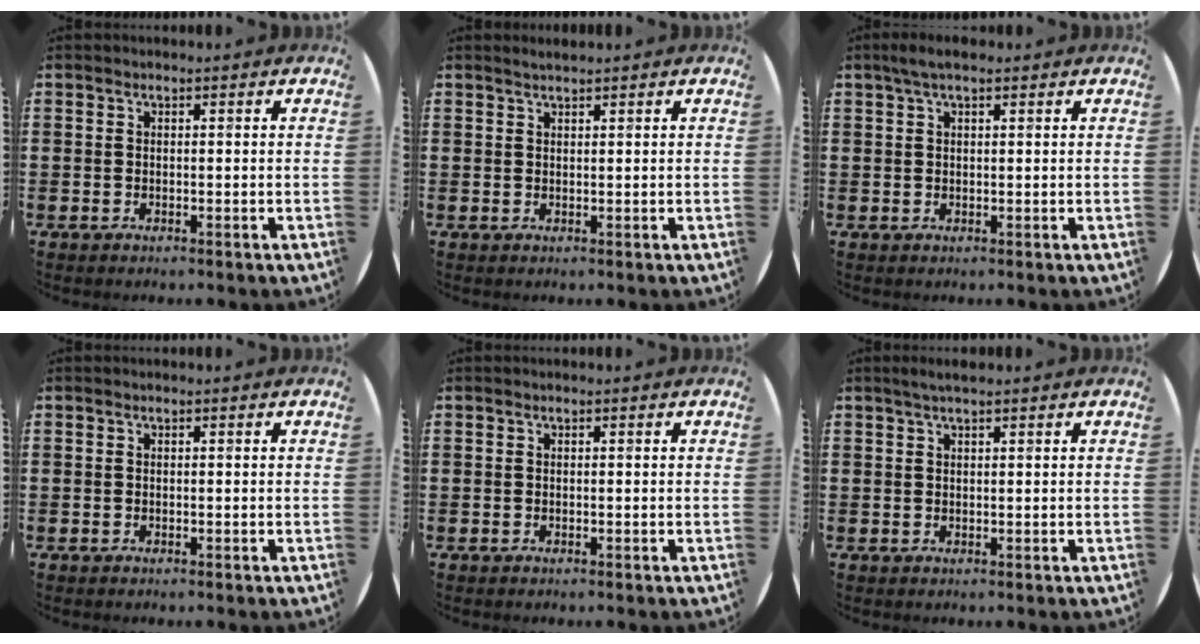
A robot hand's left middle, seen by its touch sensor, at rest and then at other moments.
{"total": 1.0, "force": [0.9, 0.0, 0.3], "torque": [-0.005, 0.000, 0.017]}
{"total": 2.1, "force": [1.5, 0.7, 1.3], "torque": [-0.028, 0.007, 0.026]}
{"total": 0.0}
{"total": 0.0}
{"total": 1.5, "force": [1.2, 0.2, 0.9], "torque": [-0.018, 0.004, 0.021]}